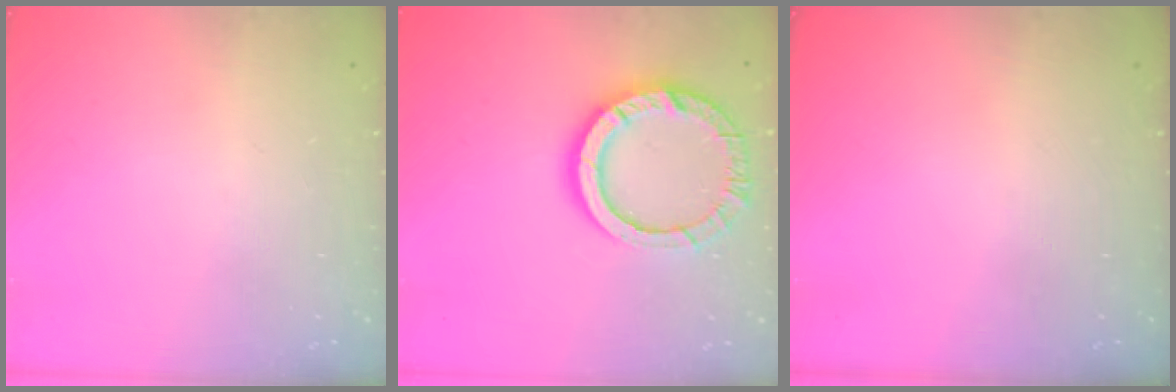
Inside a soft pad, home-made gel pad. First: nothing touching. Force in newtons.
{"total": 13.5, "press": 13.5, "slide": 1.3}
{"total": 0.0}